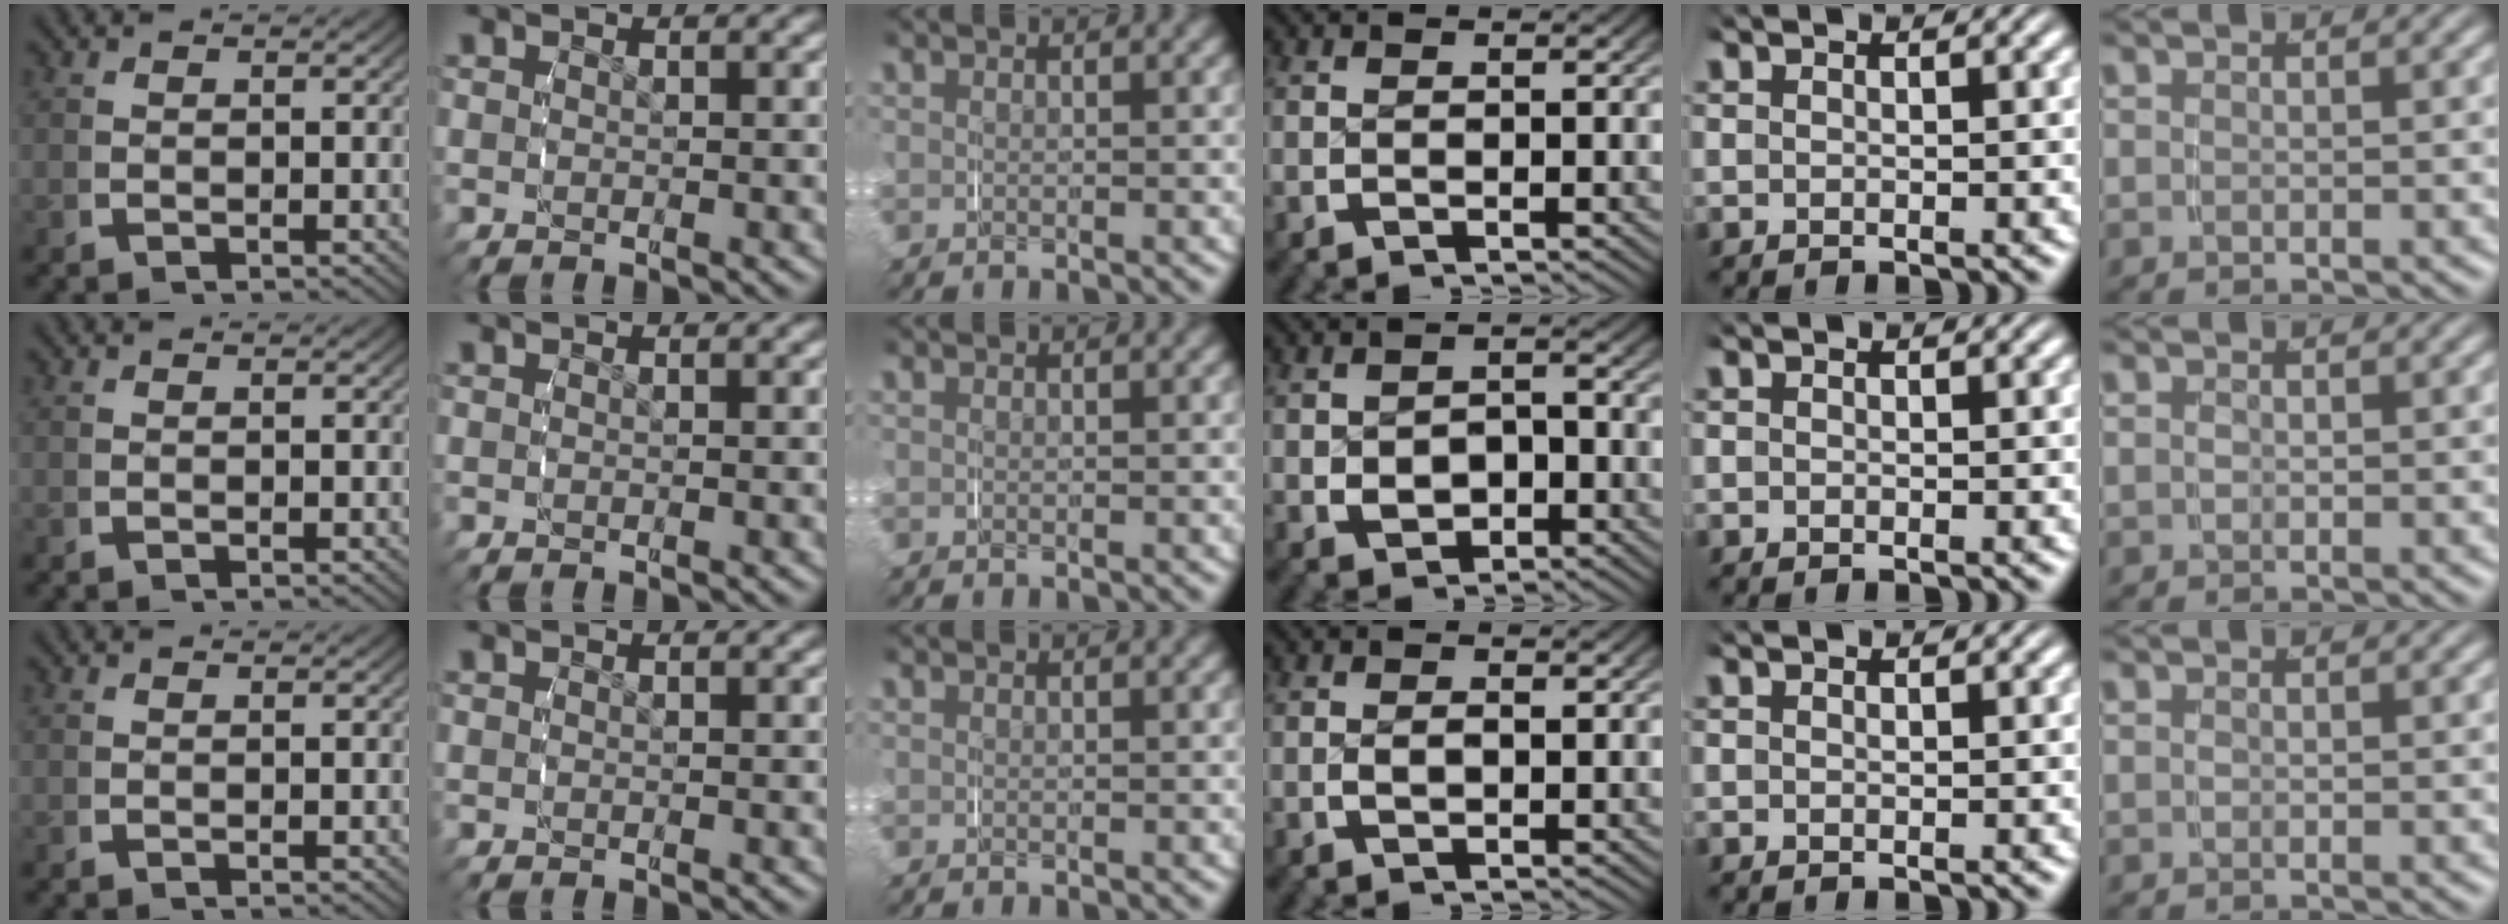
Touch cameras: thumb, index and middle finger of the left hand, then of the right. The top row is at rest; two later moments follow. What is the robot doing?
{"motion": "grasp_and_lifting", "object": "paper"}